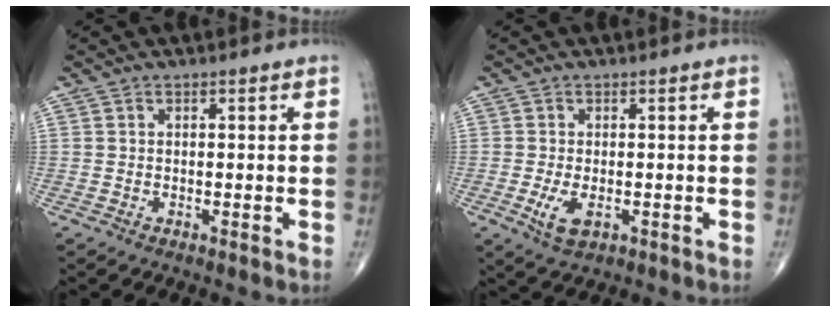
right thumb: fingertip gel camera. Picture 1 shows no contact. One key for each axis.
{"total": 4.3, "fx": -1.3, "fy": 2.3, "fz": 3.5, "tx": -0.068, "ty": -0.008, "tz": -0.018}